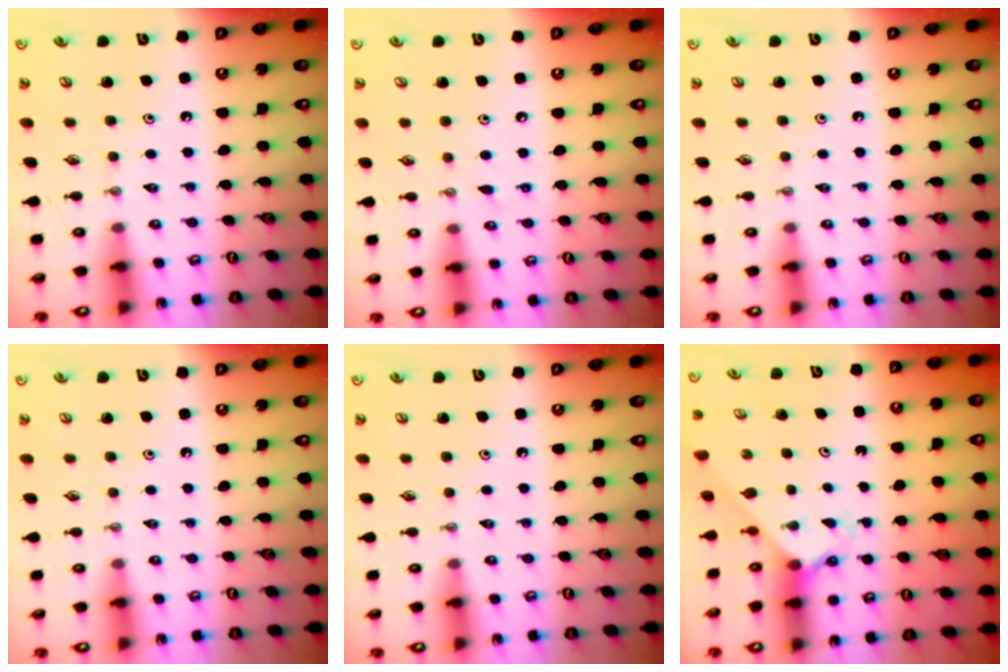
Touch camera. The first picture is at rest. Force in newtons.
{"total": 5.5, "press": 5.5, "slide": 0.6}
{"total": 0.0}
{"total": 0.0}
{"total": 0.0}
{"total": 2.1, "press": 2.1, "slide": 0.2}